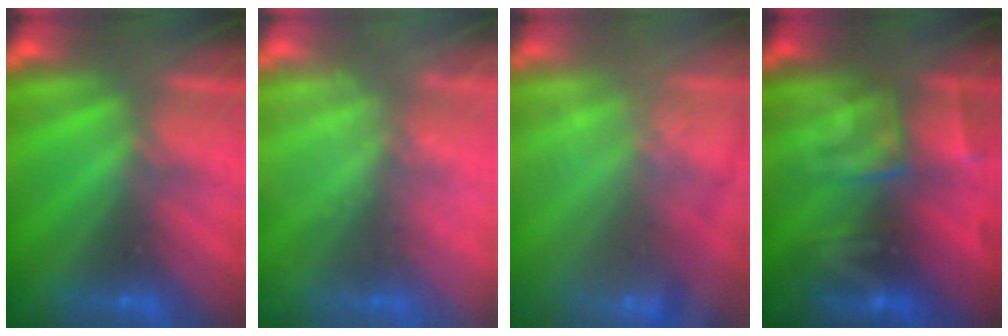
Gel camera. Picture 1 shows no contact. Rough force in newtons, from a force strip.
{"total": 2.5}
{"total": 3.0}
{"total": 2.8}